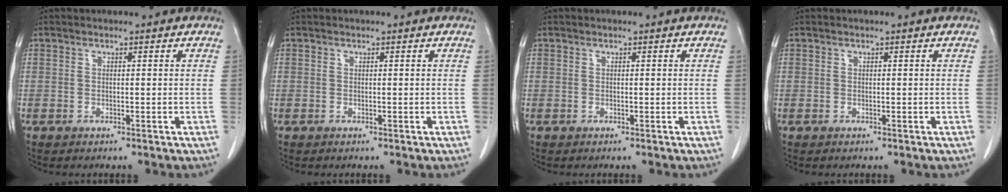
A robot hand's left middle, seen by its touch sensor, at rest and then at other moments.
{"total": 0.0}
{"total": 0.0}
{"total": 0.0}